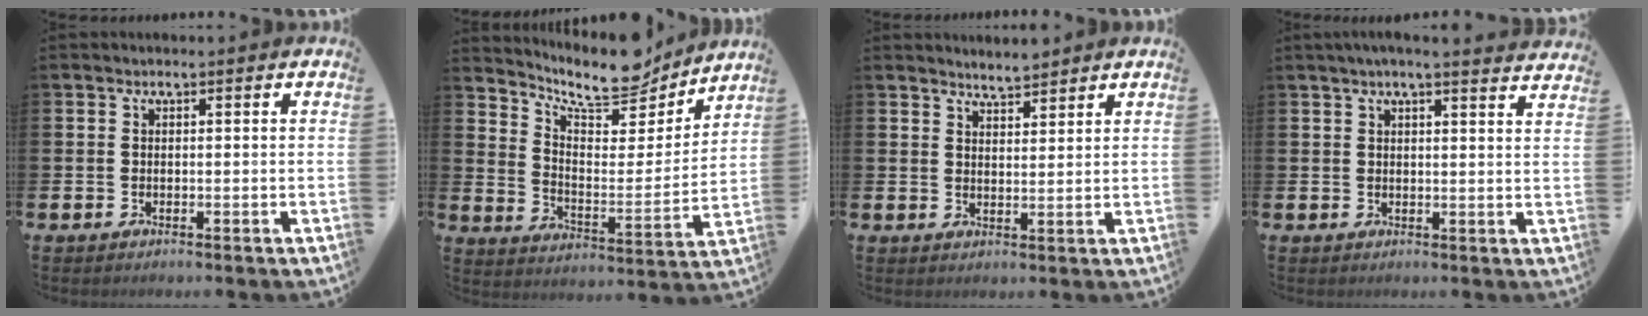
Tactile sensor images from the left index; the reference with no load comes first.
{"total": 10.0, "force": [9.1, 2.7, 2.9], "torque": [-0.076, -0.063, 0.161]}
{"total": 3.7, "force": [3.7, 0.3, -0.1], "torque": [-0.004, -0.018, 0.068]}
{"total": 3.5, "force": [3.3, -0.4, 1.0], "torque": [-0.024, -0.014, 0.058]}